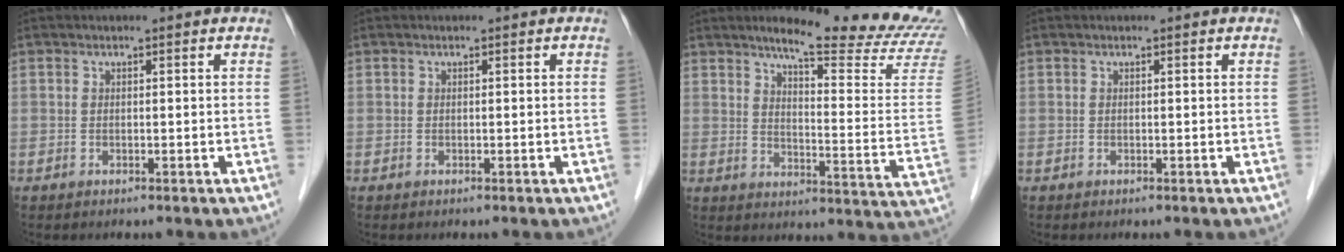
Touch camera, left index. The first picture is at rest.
{"total": 0.0}
{"total": 19.5, "force": [17.6, -0.4, 8.3], "torque": [-0.116, -0.108, 0.209]}
{"total": 0.0}